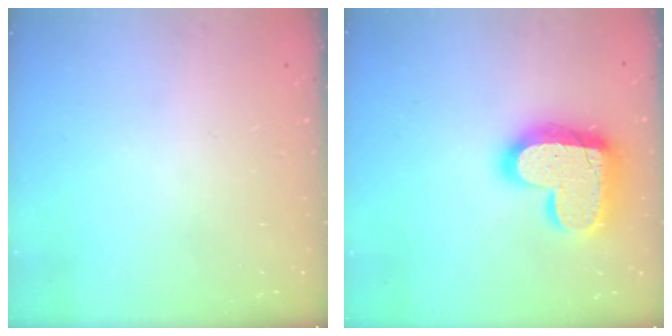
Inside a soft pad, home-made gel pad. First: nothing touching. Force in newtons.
{"total": 20.2, "press": 20.1, "slide": 1.3}